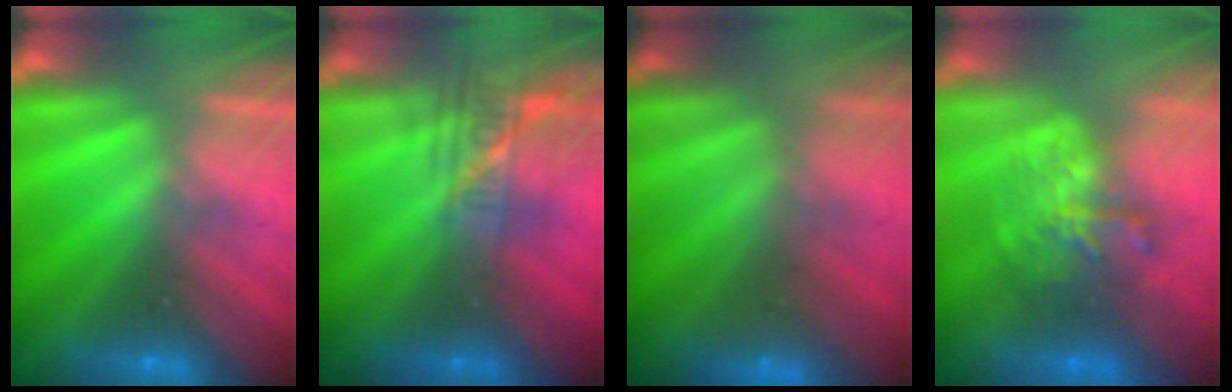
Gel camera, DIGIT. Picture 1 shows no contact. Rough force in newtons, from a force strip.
{"total": 2.3}
{"total": 2.3}
{"total": 6.9}